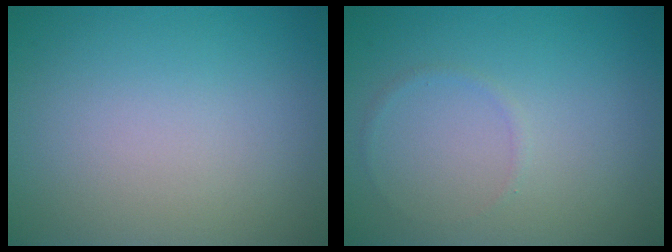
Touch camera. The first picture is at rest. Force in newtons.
{"total": 0.6, "press": 0.6, "slide": 0.1}